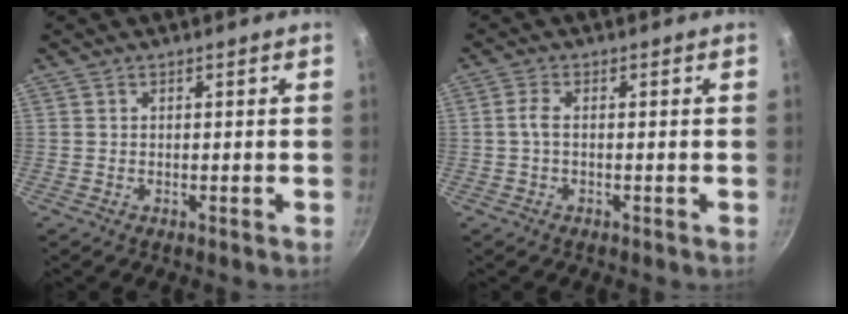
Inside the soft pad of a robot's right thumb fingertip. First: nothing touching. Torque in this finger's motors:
{"motor_torque": [-0.38, 0.18, 0.05, 0.33, -0.08]}